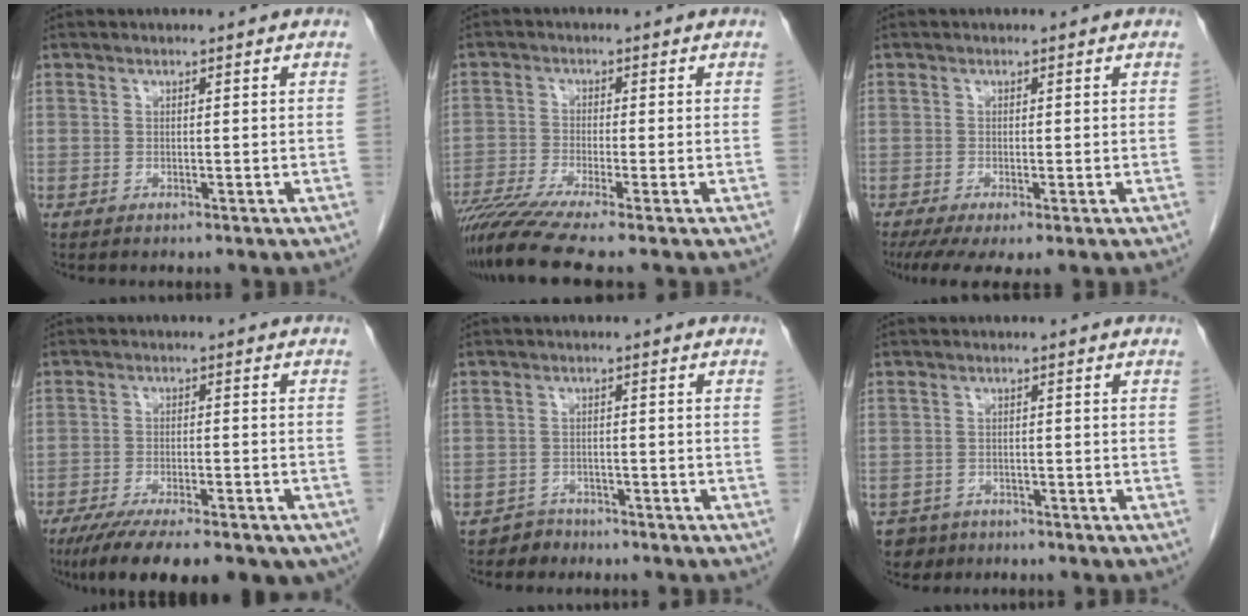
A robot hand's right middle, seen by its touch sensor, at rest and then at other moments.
{"total": 8.8, "force": [-7.0, -1.1, 5.3], "torque": [-0.092, -0.025, -0.118]}
{"total": 5.4, "force": [-3.2, 1.1, 4.2], "torque": [-0.067, -0.016, -0.057]}
{"total": 19.5, "force": [-13.9, 5.4, 12.5], "torque": [-0.170, -0.025, -0.189]}
{"total": 2.4, "force": [-1.9, 1.2, -0.7], "torque": [0.008, 0.006, -0.032]}
{"total": 3.7, "force": [-2.7, 2.5, -0.2], "torque": [0.003, 0.004, -0.044]}